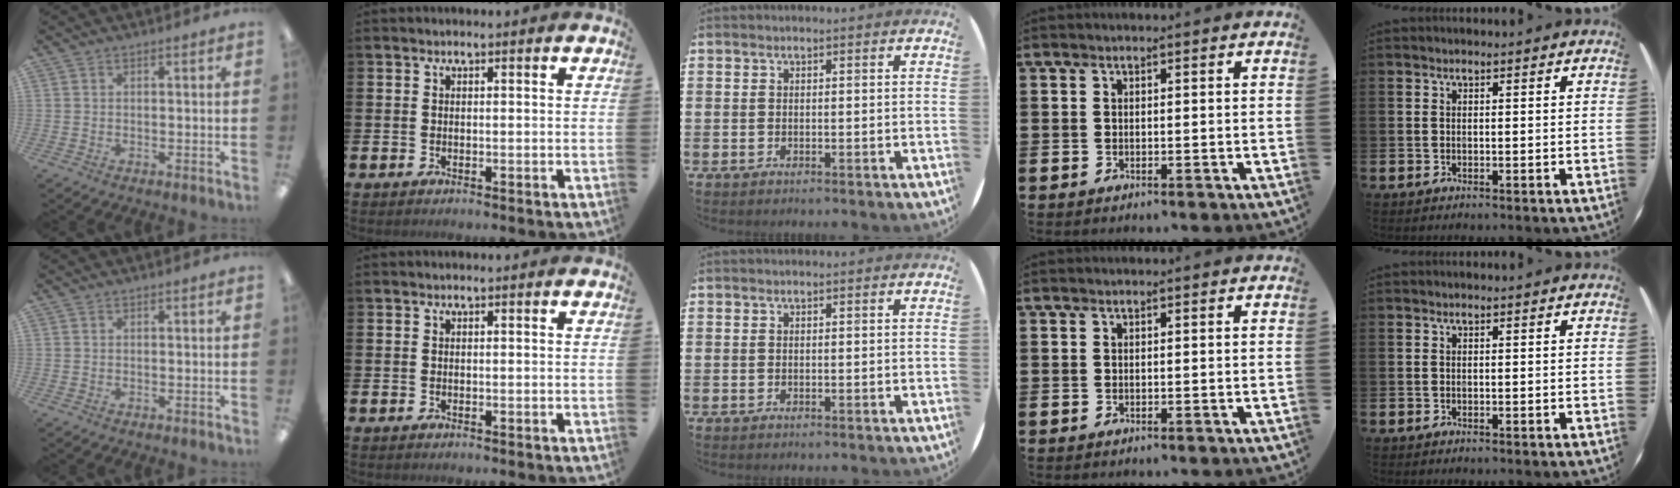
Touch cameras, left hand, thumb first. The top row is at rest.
{}